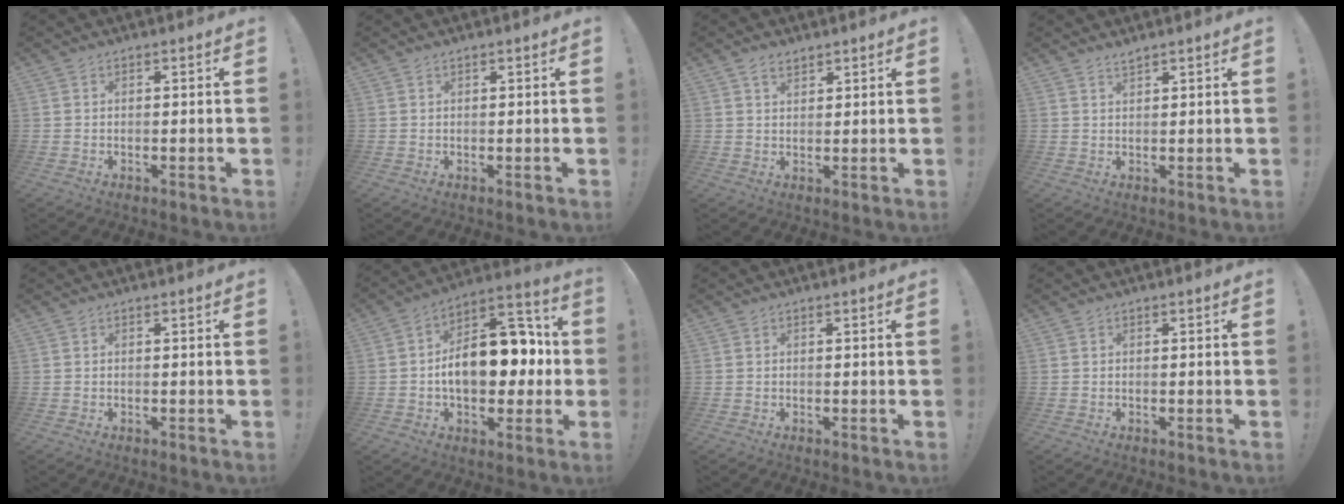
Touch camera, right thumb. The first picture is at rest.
{"total": 0.0}
{"total": 2.9, "force": [2.2, 1.3, 1.2], "torque": [-0.015, -0.011, 0.039]}
{"total": 1.7, "force": [1.6, -0.1, 0.6], "torque": [-0.007, -0.010, 0.027]}
{"total": 0.0}
{"total": 18.0, "force": [-1.1, 11.4, 13.9], "torque": [-0.201, 0.024, -0.011]}
{"total": 0.0}
{"total": 0.0}